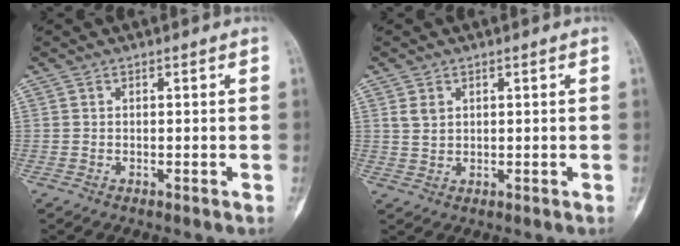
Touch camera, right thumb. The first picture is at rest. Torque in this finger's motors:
{"motor_torque": [0.31, 0.48, 0.24, 0.24, -0.01]}